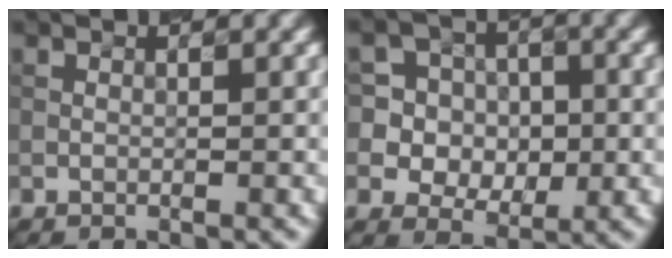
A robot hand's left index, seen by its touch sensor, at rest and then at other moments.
{"total": 7.6, "force": [0.9, 7.0, 2.9], "torque": [-0.076, 0.033, 0.015]}